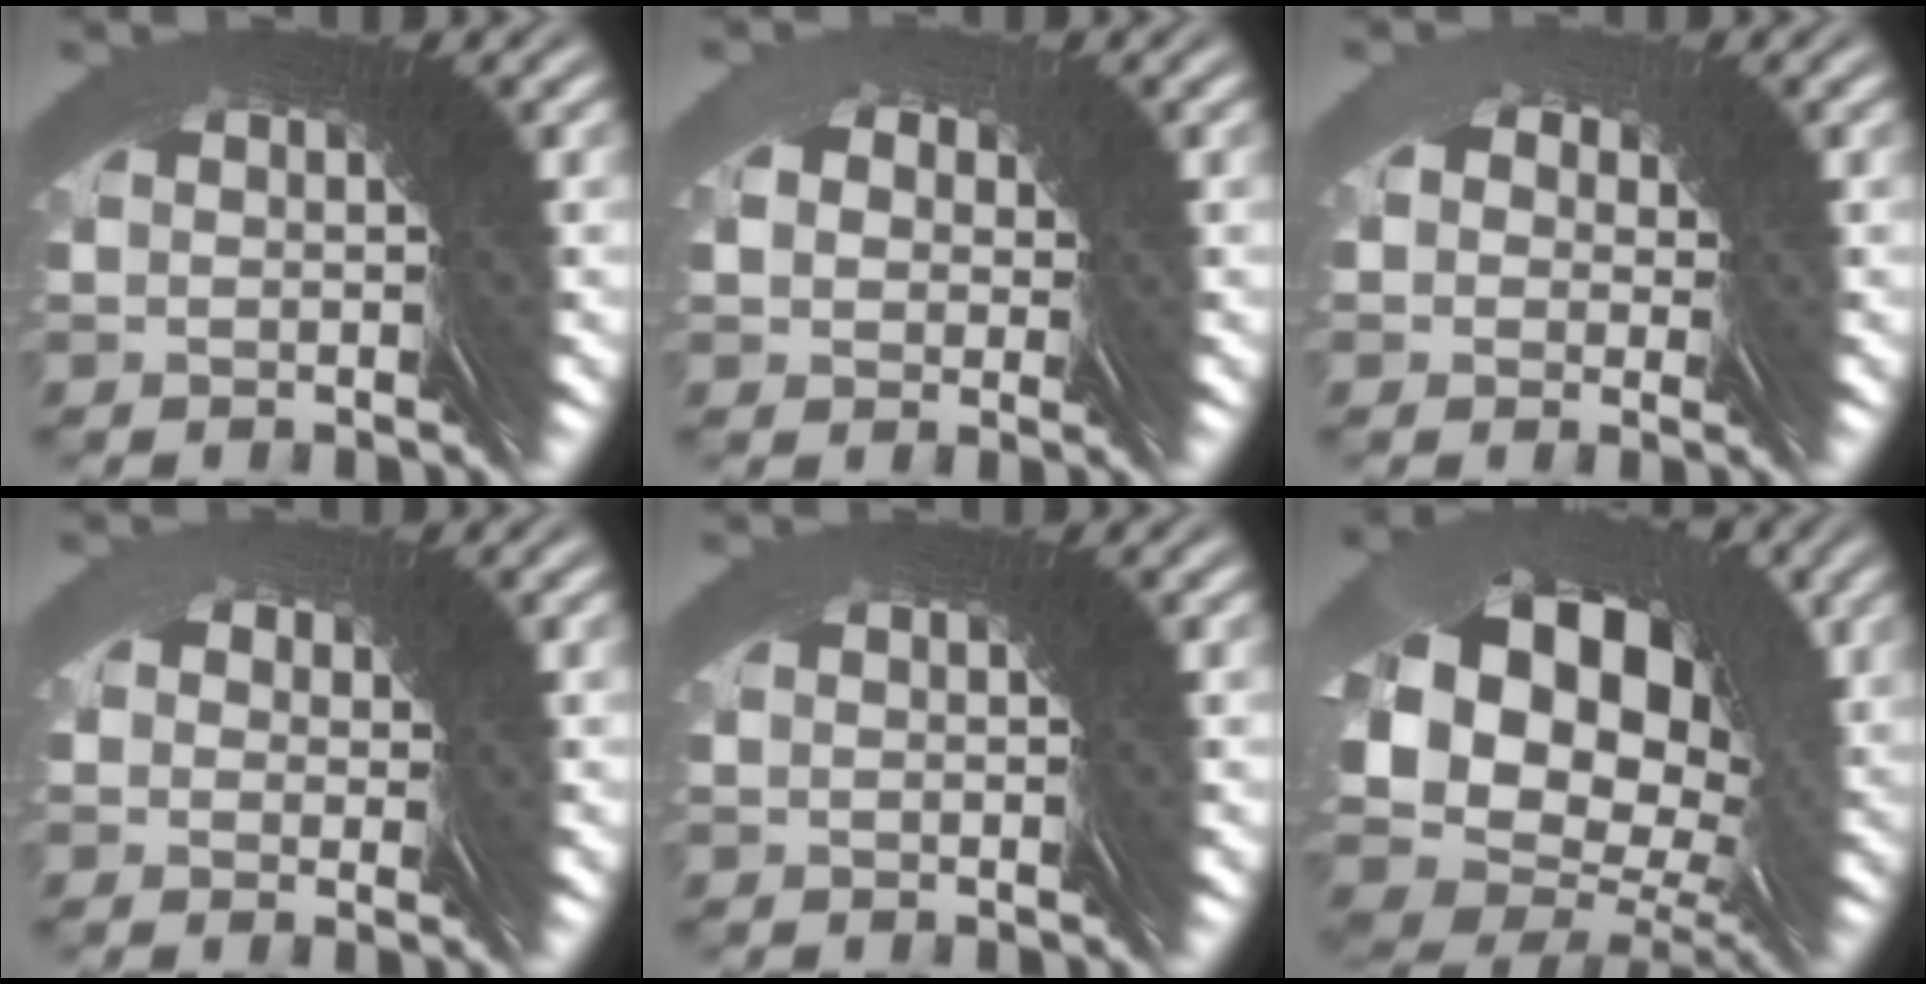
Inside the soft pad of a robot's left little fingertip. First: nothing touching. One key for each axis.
{"total": 2.3, "fx": 1.0, "fy": 2.1, "fz": -0.2, "tx": -0.010, "ty": 0.002, "tz": 0.018}
{"total": 2.9, "fx": 1.2, "fy": 2.6, "fz": 0.2, "tx": -0.013, "ty": 0.005, "tz": 0.017}
{"total": 1.9, "fx": 0.9, "fy": 1.6, "fz": -0.1, "tx": -0.012, "ty": 0.003, "tz": 0.015}
{"total": 0.0}
{"total": 8.5, "fx": 0.1, "fy": 7.4, "fz": 4.3, "tx": -0.091, "ty": -0.012, "tz": -0.002}